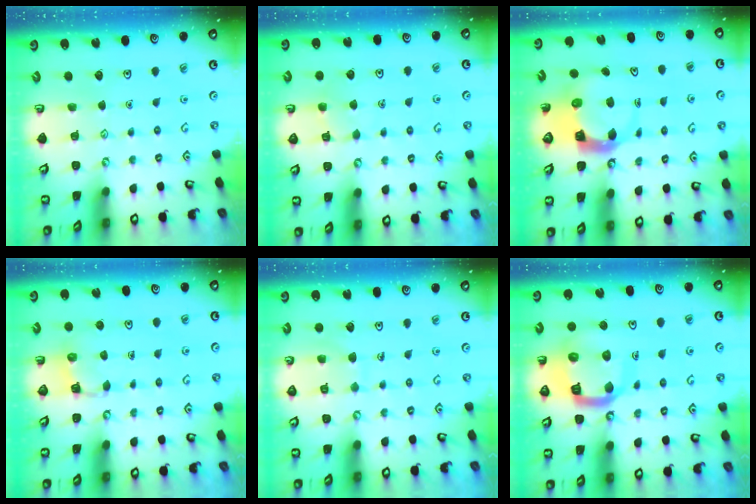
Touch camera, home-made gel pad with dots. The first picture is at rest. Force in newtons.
{"total": 5.7, "press": 5.7, "slide": 0.5}
{"total": 5.1, "press": 5.0, "slide": 0.7}
{"total": 2.1, "press": 2.0, "slide": 0.5}
{"total": 6.6, "press": 6.6, "slide": 0.5}
{"total": 14.1, "press": 14.0, "slide": 1.6}